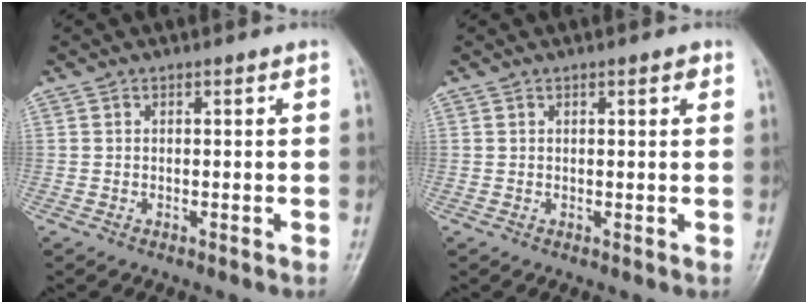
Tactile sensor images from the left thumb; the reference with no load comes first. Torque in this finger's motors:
{"motor_torque": [-0.05, -0.07, -0.15, -0.15, 0.06]}